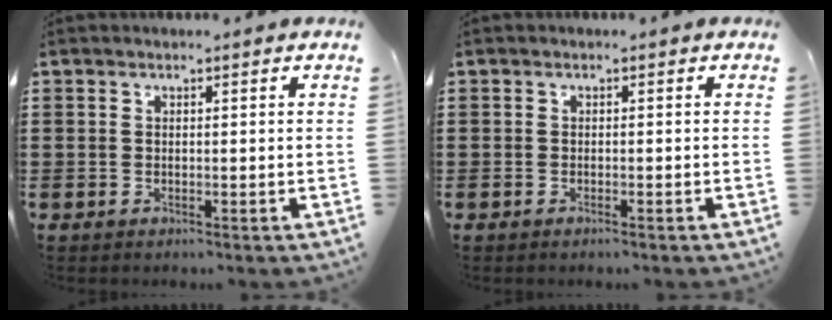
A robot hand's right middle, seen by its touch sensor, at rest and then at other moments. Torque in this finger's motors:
{"motor_torque": [-0.13, 0.01, 0.03, -0.01]}